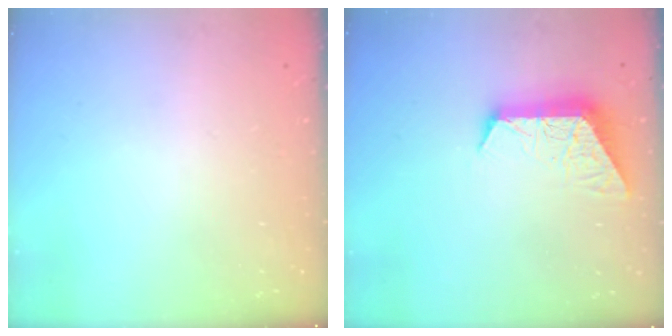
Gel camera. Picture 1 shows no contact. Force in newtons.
{"total": 9.8, "press": 9.8, "slide": 0.6}